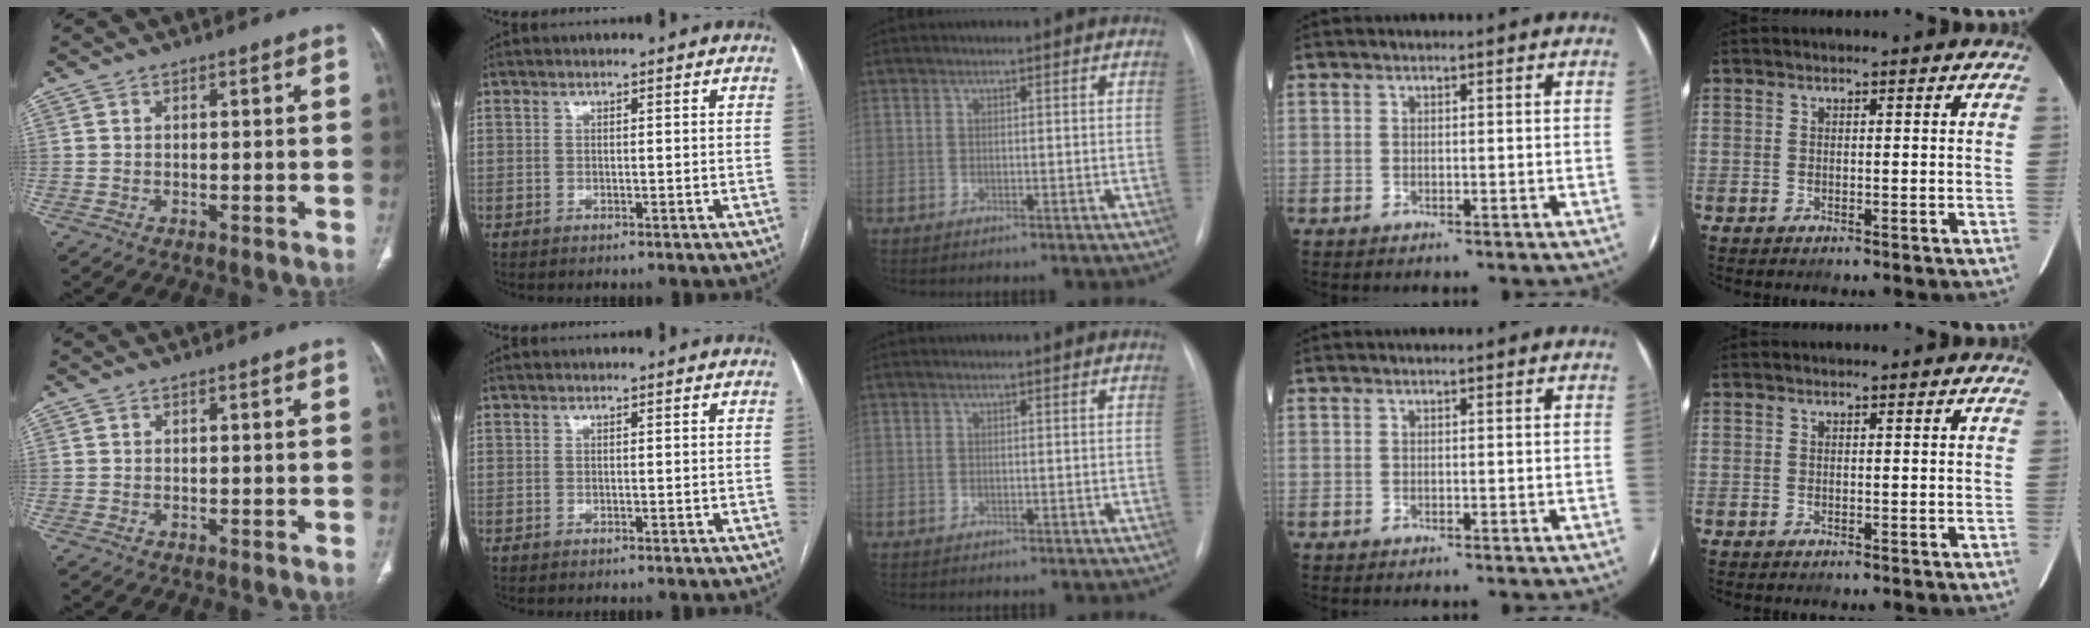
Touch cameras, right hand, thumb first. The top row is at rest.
{}